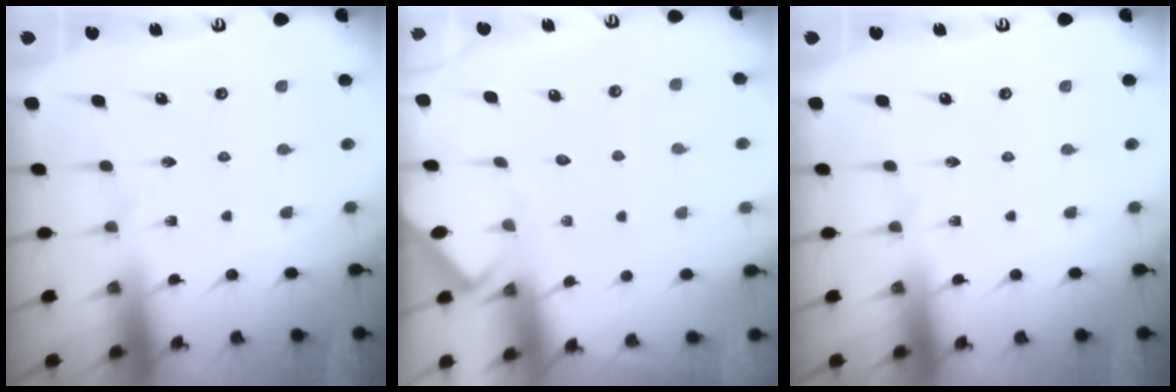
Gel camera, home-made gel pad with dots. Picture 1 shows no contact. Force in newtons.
{"total": 4.2, "press": 4.2, "slide": 0.5}
{"total": 0.0}